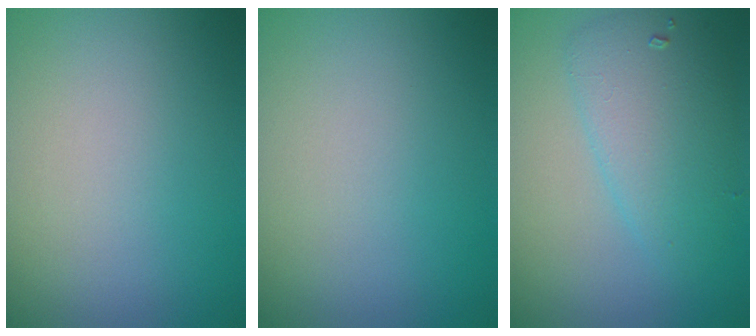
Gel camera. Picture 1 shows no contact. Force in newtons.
{"total": 0.0}
{"total": 4.1, "press": 4.1, "slide": 0.2}